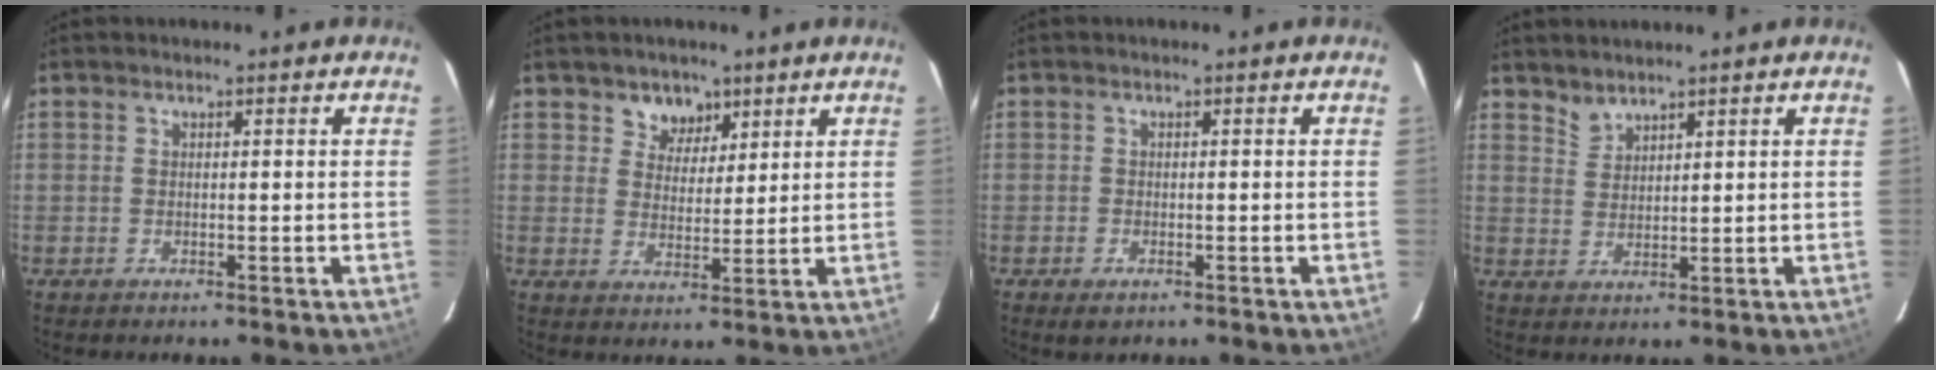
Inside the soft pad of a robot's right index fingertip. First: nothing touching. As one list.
[{"total": 4.9, "force": [3.1, 3.8, 0.9], "torque": [-0.004, 0.001, 0.053]}, {"total": 1.8, "force": [-1.1, 1.1, 0.9], "torque": [-0.019, -0.005, -0.019]}, {"total": 2.7, "force": [2.6, 0.7, 0.2], "torque": [-0.003, 0.002, 0.053]}]